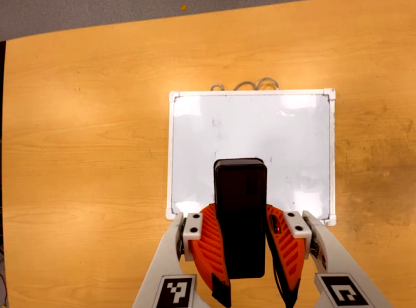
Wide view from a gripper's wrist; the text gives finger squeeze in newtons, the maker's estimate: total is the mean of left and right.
{"total": 9.0, "left": 7.6, "right": 10.5}